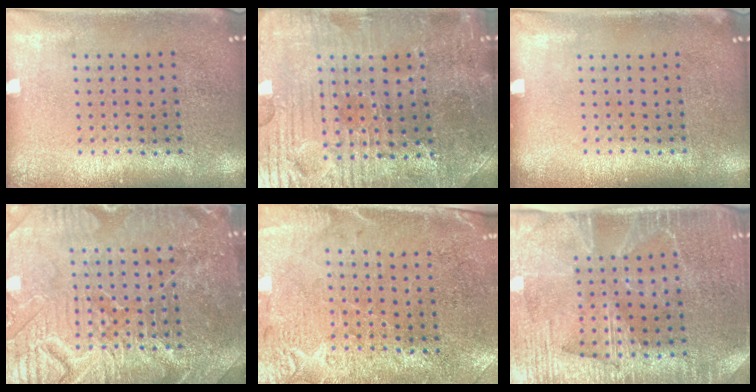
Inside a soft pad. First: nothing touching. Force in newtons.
{"total": 3.8, "press": 3.7, "slide": 0.5}
{"total": 0.0}
{"total": 7.4, "press": 7.3, "slide": 1.0}
{"total": 2.8, "press": 2.5, "slide": 1.1}
{"total": 4.0, "press": 3.4, "slide": 2.0}